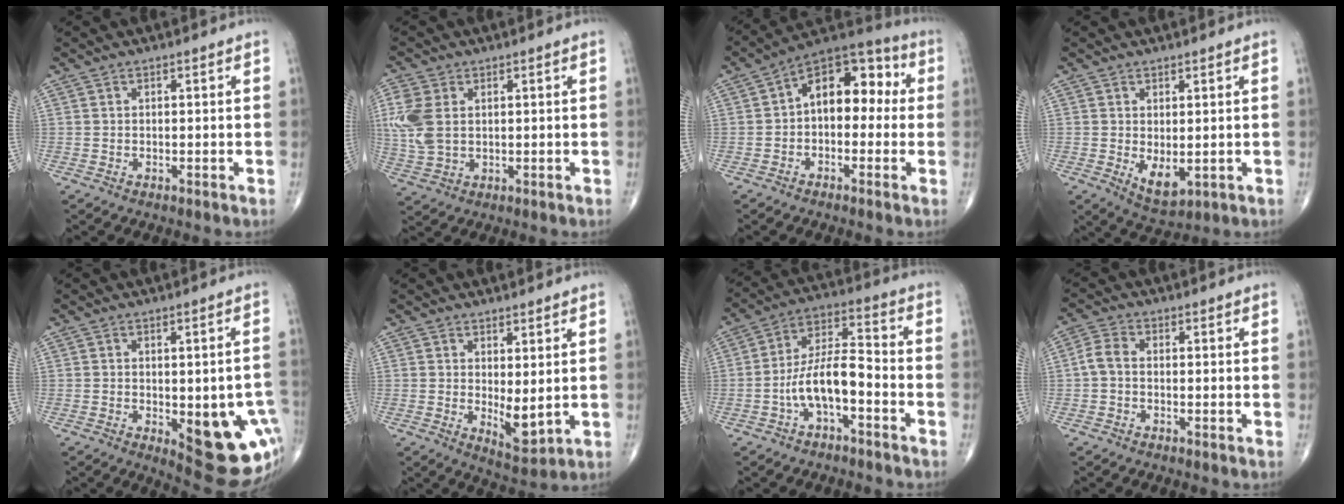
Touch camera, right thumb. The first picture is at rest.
{"total": 8.2, "force": [1.5, 5.5, 5.9], "torque": [-0.149, 0.004, 0.036]}
{"total": 12.7, "force": [0.5, 8.0, 9.8], "torque": [-0.106, 0.044, -0.012]}
{"total": 5.2, "force": [-0.5, 2.7, 4.5], "torque": [-0.063, -0.013, 0.007]}
{"total": 16.0, "force": [-4.1, 6.4, 14.1], "torque": [-0.124, 0.007, -0.025]}
{"total": 5.3, "force": [0.4, 2.2, 4.8], "torque": [-0.066, -0.020, 0.015]}
{"total": 10.1, "force": [-3.8, 3.9, 8.5], "torque": [-0.157, 0.049, -0.074]}
{"total": 3.3, "force": [-0.5, 2.1, 2.5], "torque": [-0.051, 0.010, -0.019]}